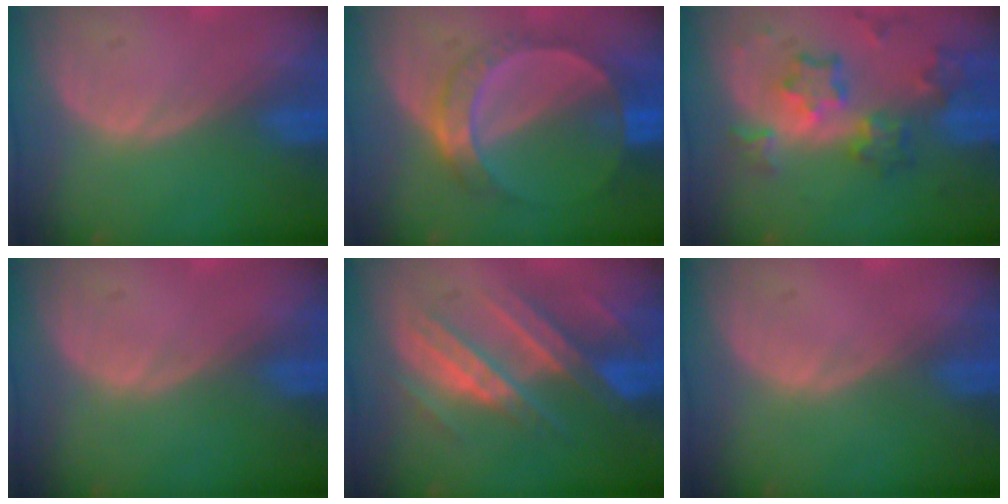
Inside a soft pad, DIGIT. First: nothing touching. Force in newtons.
{"total": 6.8, "press": 6.5, "slide": 1.7}
{"total": 8.5, "press": 7.4, "slide": 4.1}
{"total": 0.0}
{"total": 8.3, "press": 8.1, "slide": 1.7}
{"total": 0.0}